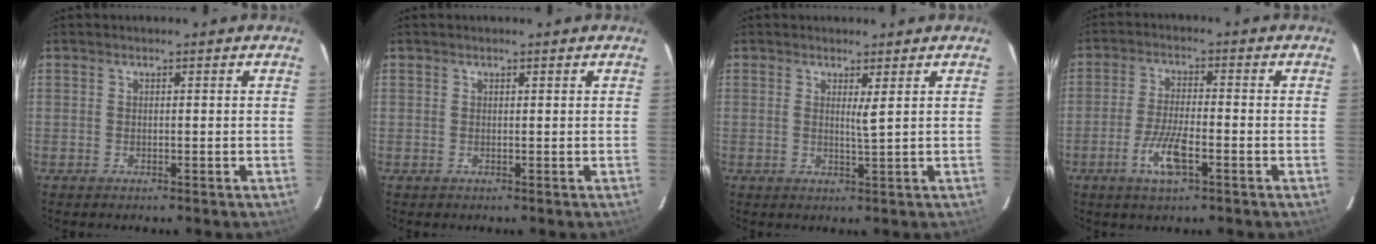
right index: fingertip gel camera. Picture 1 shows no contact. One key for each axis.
{"total": 0.6, "fx": 0.3, "fy": 0.5, "fz": 0.0, "tx": 0.006, "ty": 0.007, "tz": 0.004}
{"total": 1.7, "fx": 0.7, "fy": -0.4, "fz": 1.5, "tx": -0.028, "ty": -0.008, "tz": 0.012}
{"total": 6.5, "fx": -2.9, "fy": 1.2, "fz": 5.7, "tx": -0.114, "ty": -0.007, "tz": -0.053}